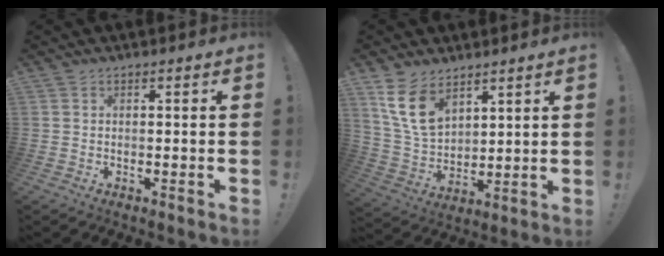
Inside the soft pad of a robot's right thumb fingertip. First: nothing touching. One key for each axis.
{"total": 11.3, "fx": 6.6, "fy": 6.8, "fz": 6.1, "tx": -0.125, "ty": -0.032, "tz": 0.132}